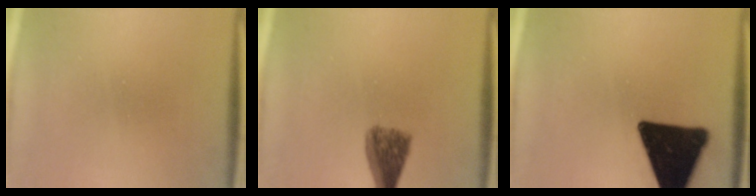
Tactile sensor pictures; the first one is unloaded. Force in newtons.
{"total": 5.6}
{"total": 18.1}